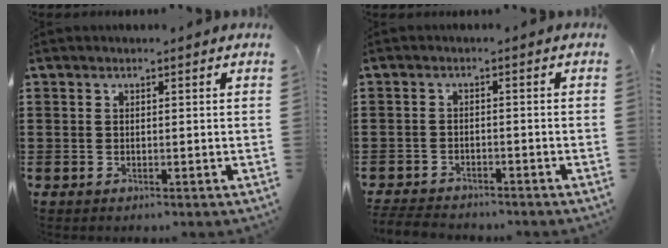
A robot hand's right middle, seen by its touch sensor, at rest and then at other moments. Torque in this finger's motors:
{"motor_torque": [2.14, 0.00, 0.09, 0.07]}